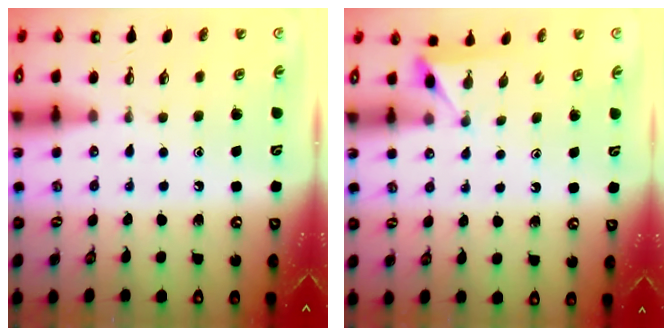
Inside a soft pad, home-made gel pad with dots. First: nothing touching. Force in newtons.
{"total": 2.5, "press": 2.5, "slide": 0.3}